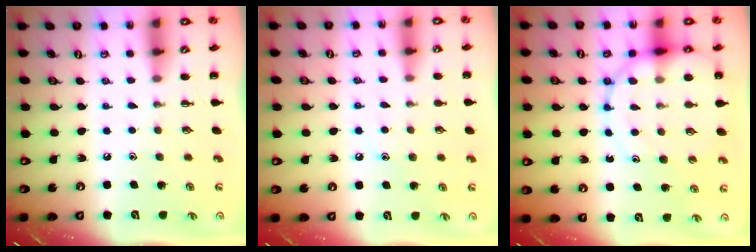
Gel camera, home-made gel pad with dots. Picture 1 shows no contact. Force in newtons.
{"total": 7.3, "press": 7.1, "slide": 1.6}
{"total": 13.9, "press": 13.6, "slide": 2.8}